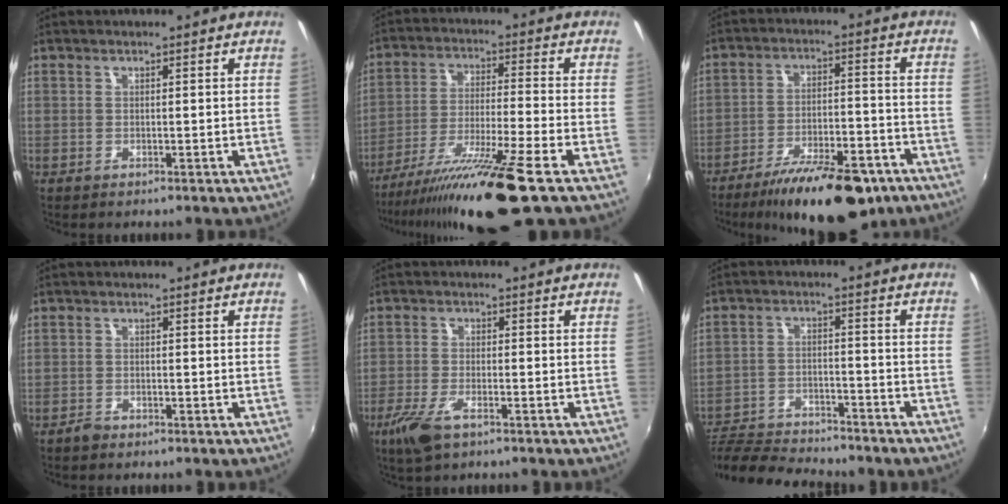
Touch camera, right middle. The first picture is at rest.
{"total": 15.4, "force": [-11.4, -1.1, 10.3], "torque": [-0.206, -0.028, -0.196]}
{"total": 19.0, "force": [-13.8, 6.2, 11.5], "torque": [-0.196, -0.020, -0.199]}
{"total": 1.5, "force": [-1.4, 0.6, 0.3], "torque": [-0.008, -0.001, -0.026]}
{"total": 6.4, "force": [-4.0, 2.1, 4.4], "torque": [-0.111, -0.015, -0.078]}
{"total": 18.4, "force": [-16.0, 4.6, 7.8], "torque": [-0.175, -0.024, -0.255]}